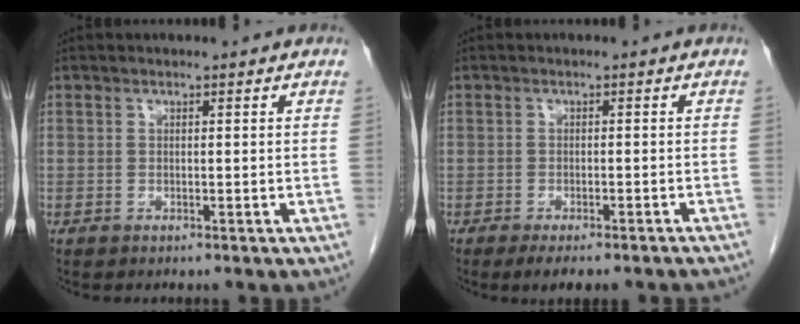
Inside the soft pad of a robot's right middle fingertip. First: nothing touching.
{"total": 7.4, "force": [-6.2, 1.4, 3.9], "torque": [-0.039, -0.003, -0.081]}